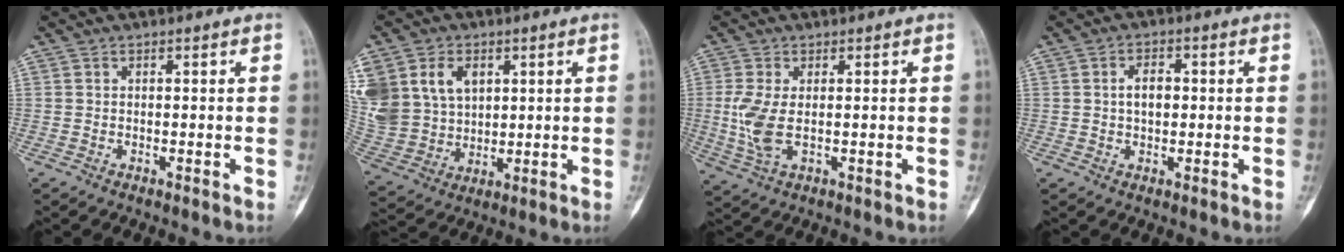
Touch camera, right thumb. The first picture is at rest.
{"total": 20.1, "force": [6.9, 15.3, 11.2], "torque": [-0.266, 0.019, 0.153]}
{"total": 6.2, "force": [0.0, 2.9, 5.5], "torque": [-0.141, -0.008, 0.006]}
{"total": 3.9, "force": [0.2, 2.4, 3.0], "torque": [-0.047, 0.007, 0.001]}